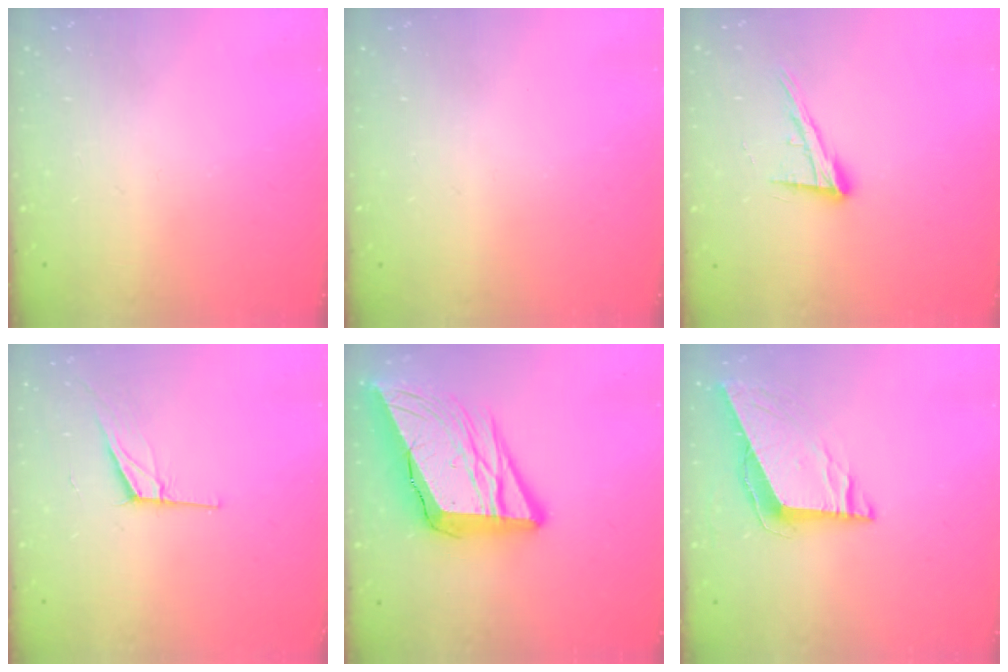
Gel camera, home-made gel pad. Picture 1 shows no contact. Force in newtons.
{"total": 0.0}
{"total": 13.2, "press": 12.7, "slide": 3.4}
{"total": 7.8, "press": 7.2, "slide": 3.2}
{"total": 18.2, "press": 18.0, "slide": 2.6}
{"total": 9.7, "press": 9.7, "slide": 1.2}